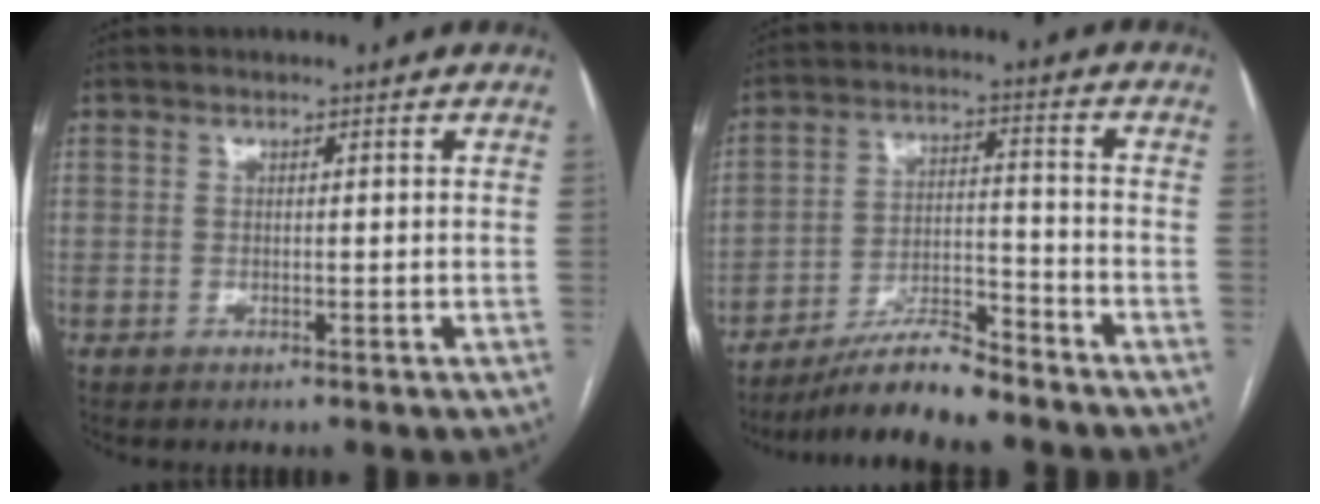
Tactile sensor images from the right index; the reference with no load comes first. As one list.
[{"total": 8.9, "force": [-7.9, 0.7, 4.0], "torque": [-0.068, 0.000, -0.140]}]